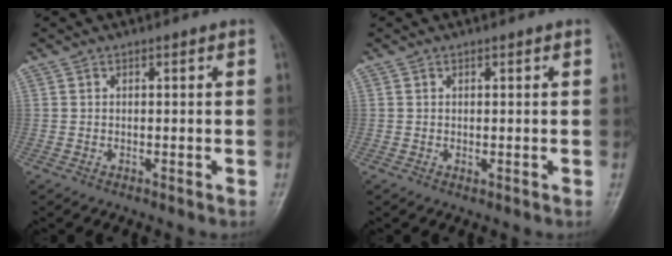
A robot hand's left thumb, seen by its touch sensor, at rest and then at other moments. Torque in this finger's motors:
{"motor_torque": [-0.10, -0.03, 0.13, 0.02, 0.00]}